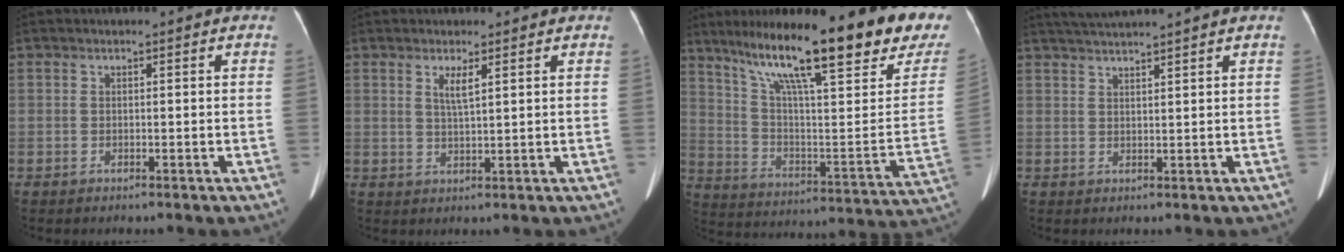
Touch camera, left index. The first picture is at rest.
{"total": 2.4, "force": [1.3, 0.2, 2.1], "torque": [-0.044, -0.001, 0.025]}
{"total": 29.6, "force": [21.5, 3.2, 20.0], "torque": [-0.300, -0.031, 0.304]}
{"total": 5.7, "force": [5.0, -1.4, 2.4], "torque": [-0.038, 0.023, 0.085]}